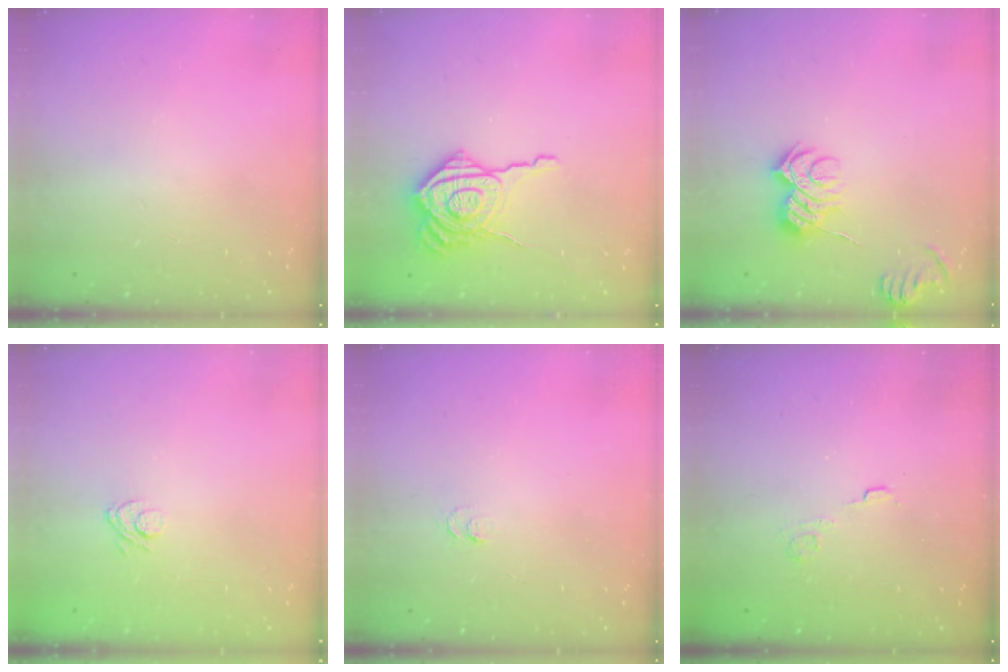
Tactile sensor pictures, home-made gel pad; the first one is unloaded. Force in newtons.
{"total": 16.7, "press": 16.6, "slide": 1.2}
{"total": 8.3, "press": 8.2, "slide": 0.8}
{"total": 6.1, "press": 5.9, "slide": 1.3}
{"total": 4.2, "press": 4.1, "slide": 0.5}
{"total": 2.7, "press": 2.3, "slide": 1.4}